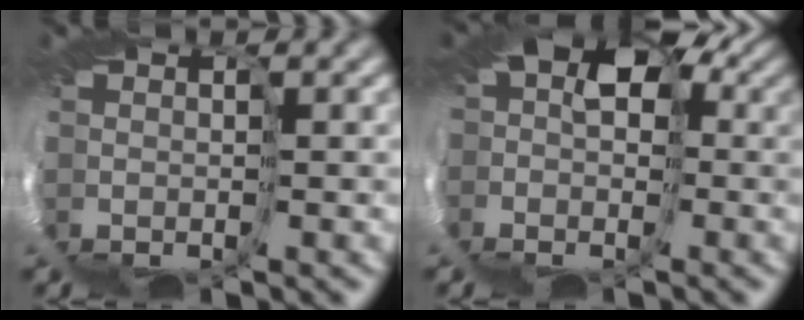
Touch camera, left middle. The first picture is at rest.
{"total": 7.3, "force": [-0.1, 5.6, 4.7], "torque": [-0.068, 0.000, -0.013]}